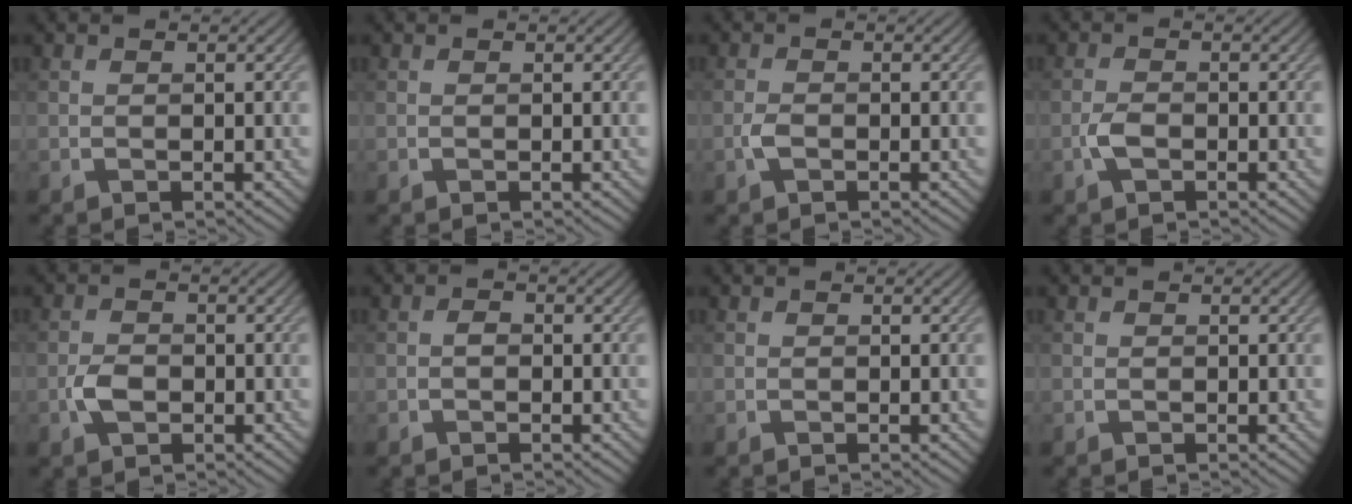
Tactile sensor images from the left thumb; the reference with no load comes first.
{"total": 0.0}
{"total": 1.6, "force": [-0.8, 0.8, 1.2], "torque": [-0.026, 0.000, -0.018]}
{"total": 2.2, "force": [-1.0, 1.1, 1.7], "torque": [-0.036, 0.000, -0.024]}
{"total": 2.8, "force": [-1.0, 1.9, 1.9], "torque": [-0.040, 0.000, -0.023]}
{"total": 1.0, "force": [-0.4, 0.7, 0.6], "torque": [-0.011, 0.001, -0.009]}
{"total": 0.0}
{"total": 0.0}